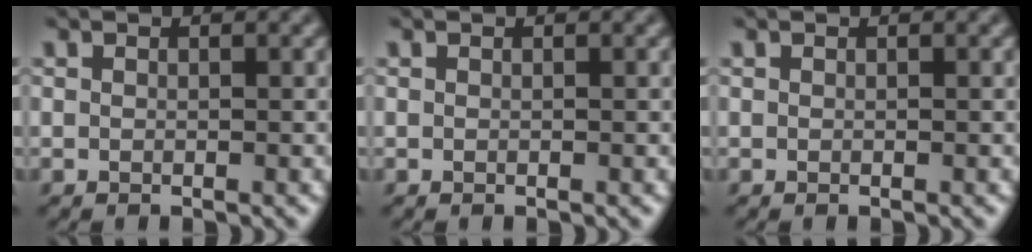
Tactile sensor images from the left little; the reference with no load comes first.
{"total": 0.0}
{"total": 0.0}